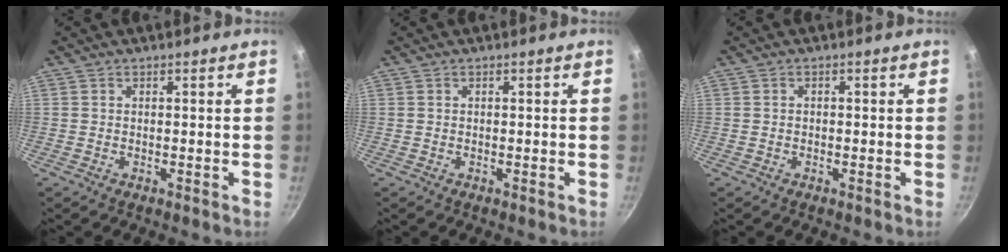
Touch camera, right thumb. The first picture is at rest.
{"total": 0.0}
{"total": 0.5, "force": [-0.2, 0.4, 0.2], "torque": [-0.006, 0.004, -0.002]}